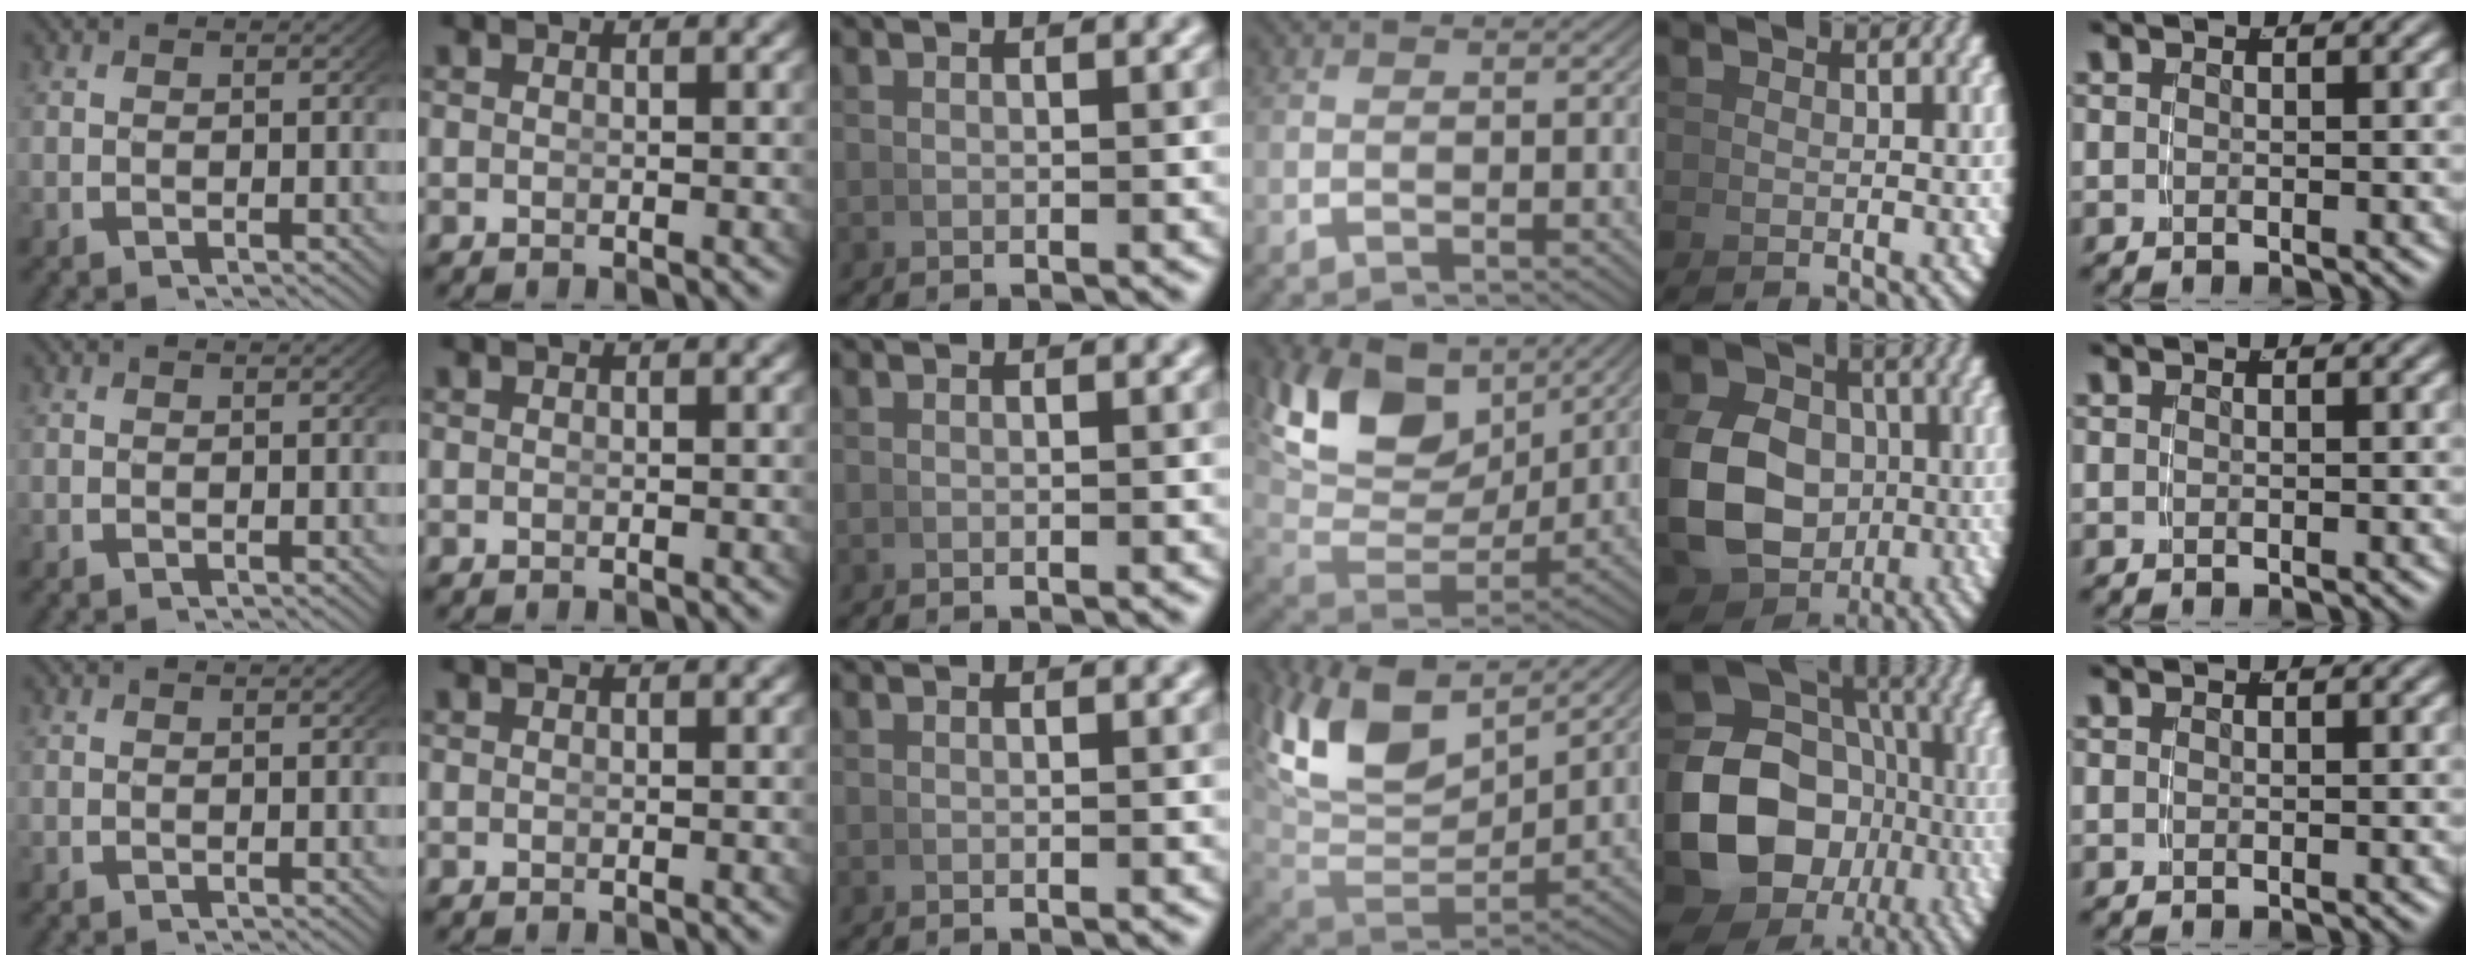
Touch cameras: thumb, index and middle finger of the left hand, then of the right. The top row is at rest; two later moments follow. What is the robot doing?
{"motion": "grasp_and_lifting", "object": "coin"}